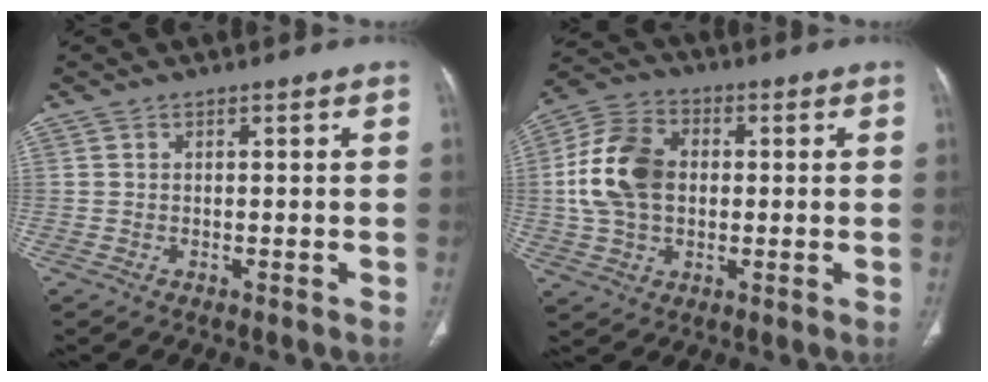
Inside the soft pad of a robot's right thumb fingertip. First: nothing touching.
{"total": 13.9, "force": [0.9, 9.7, 9.8], "torque": [-0.178, 0.020, 0.012]}